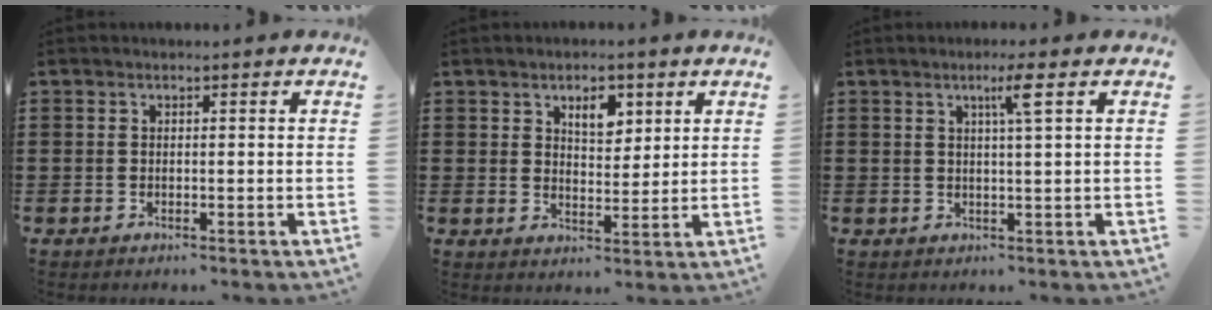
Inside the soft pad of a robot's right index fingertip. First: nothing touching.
{"total": 4.7, "force": [2.7, 2.6, 2.8], "torque": [-0.042, 0.002, 0.042]}
{"total": 3.3, "force": [1.5, -0.4, 3.0], "torque": [-0.052, -0.008, 0.020]}